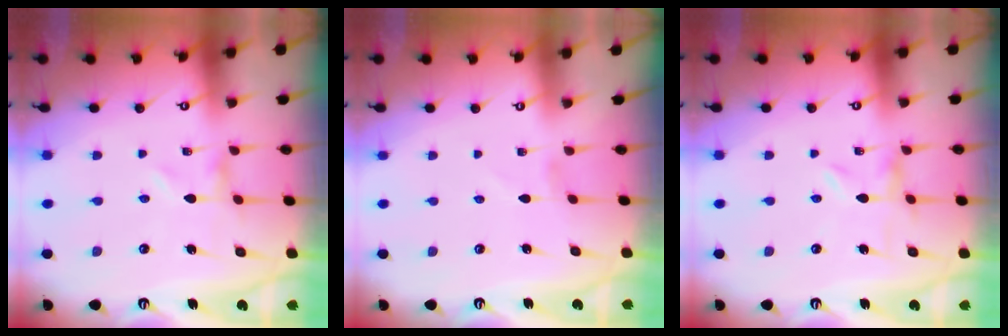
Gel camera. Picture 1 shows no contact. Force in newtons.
{"total": 1.1, "press": 1.1, "slide": 0.1}
{"total": 0.0}